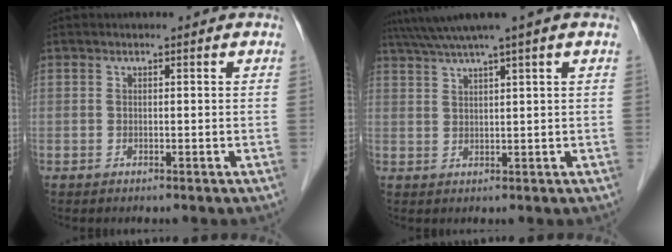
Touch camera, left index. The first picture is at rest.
{"total": 6.2, "force": [4.5, -1.1, 4.1], "torque": [-0.074, 0.031, 0.078]}